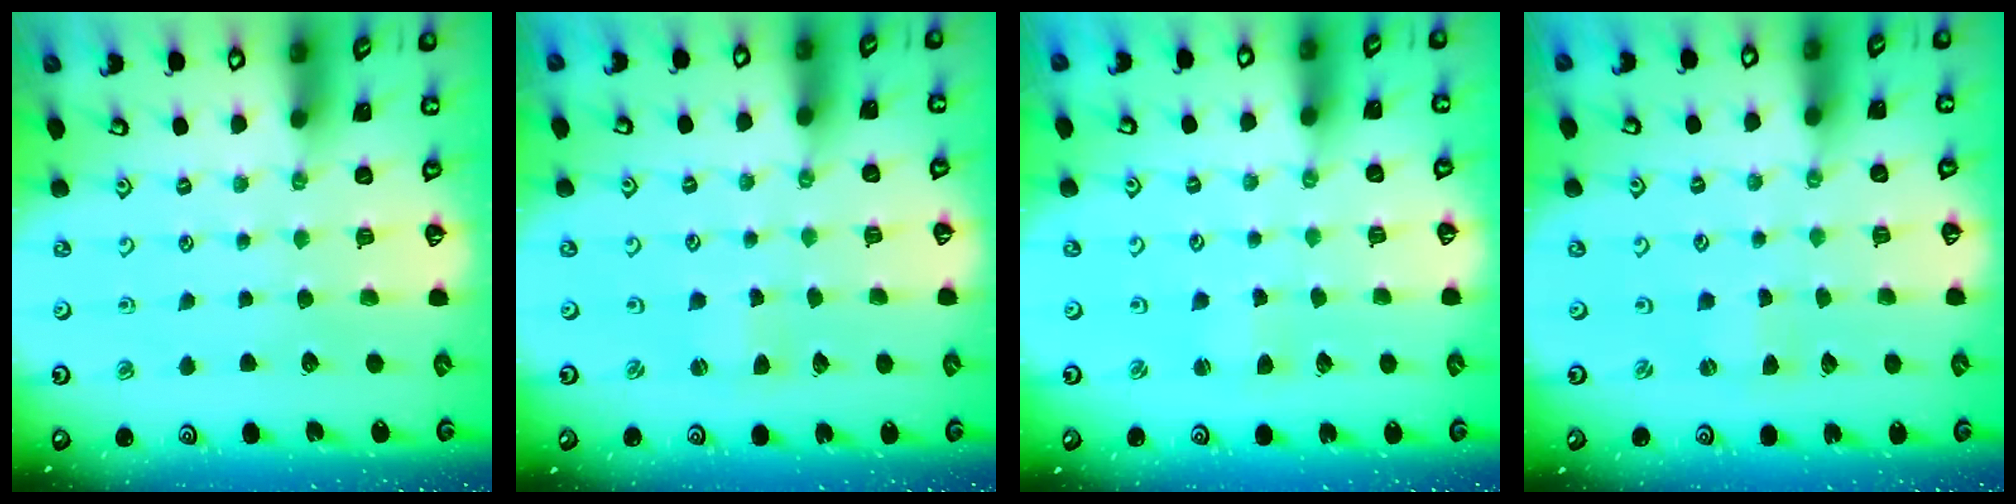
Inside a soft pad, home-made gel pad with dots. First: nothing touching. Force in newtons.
{"total": 2.1, "press": 2.0, "slide": 0.4}
{"total": 2.2, "press": 2.2, "slide": 0.3}
{"total": 1.2, "press": 1.2, "slide": 0.2}